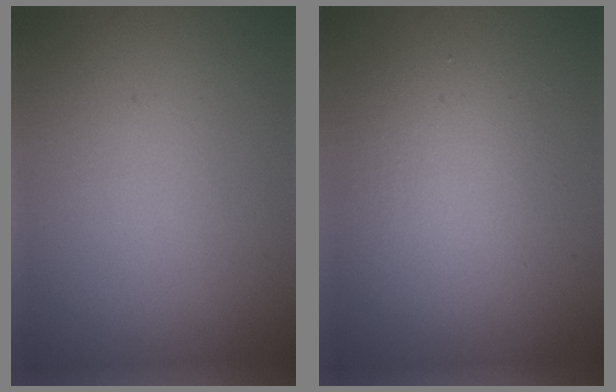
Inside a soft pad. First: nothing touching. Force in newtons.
{"total": 3.7, "press": 3.7, "slide": 0.4}